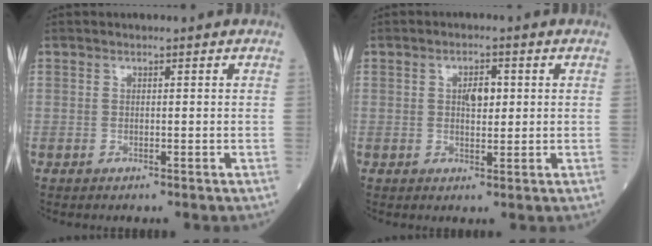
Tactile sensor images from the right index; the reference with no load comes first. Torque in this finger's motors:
{"motor_torque": [0.05, 0.06, 0.01, 0.06]}